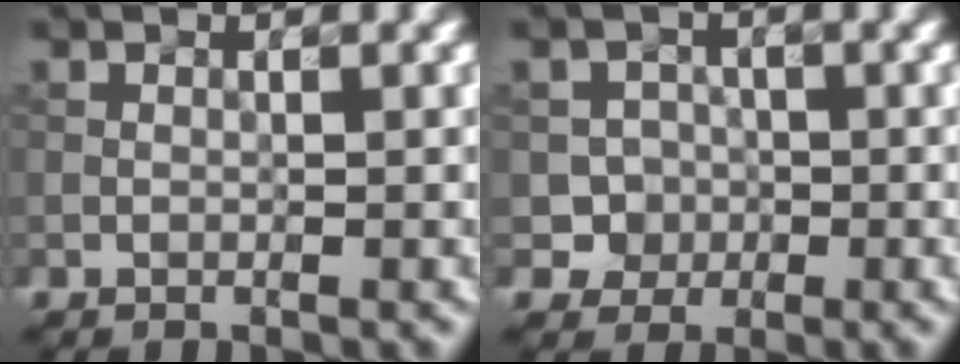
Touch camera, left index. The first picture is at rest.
{"total": 2.7, "force": [-0.8, 2.5, 0.2], "torque": [0.013, 0.009, -0.019]}